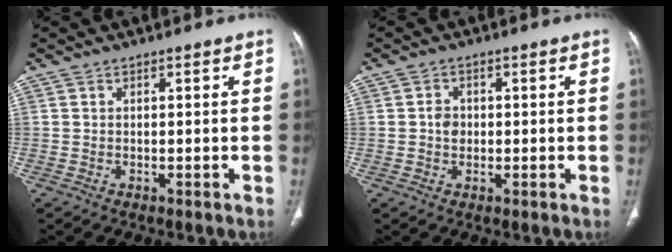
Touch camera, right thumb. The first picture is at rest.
{"total": 2.7, "force": [0.0, 2.2, 1.5], "torque": [-0.016, 0.005, -0.002]}